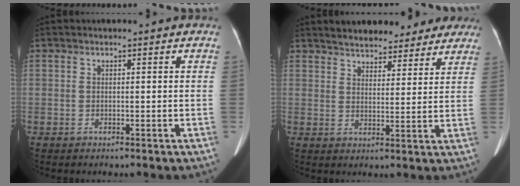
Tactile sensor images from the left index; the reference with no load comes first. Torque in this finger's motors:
{"motor_torque": [0.11, -1.05, 0.22, 0.07]}